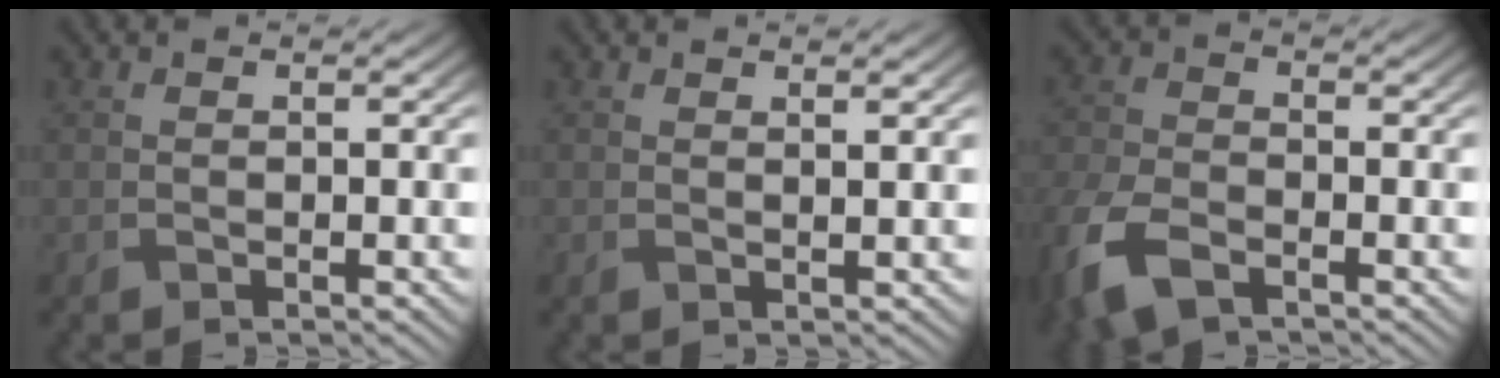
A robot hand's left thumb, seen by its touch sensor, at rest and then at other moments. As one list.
[{"total": 1.4, "force": [1.0, 0.2, 1.0], "torque": [-0.016, 0.003, 0.014]}, {"total": 8.3, "force": [-4.8, 4.4, 5.1], "torque": [-0.136, -0.028, -0.100]}]